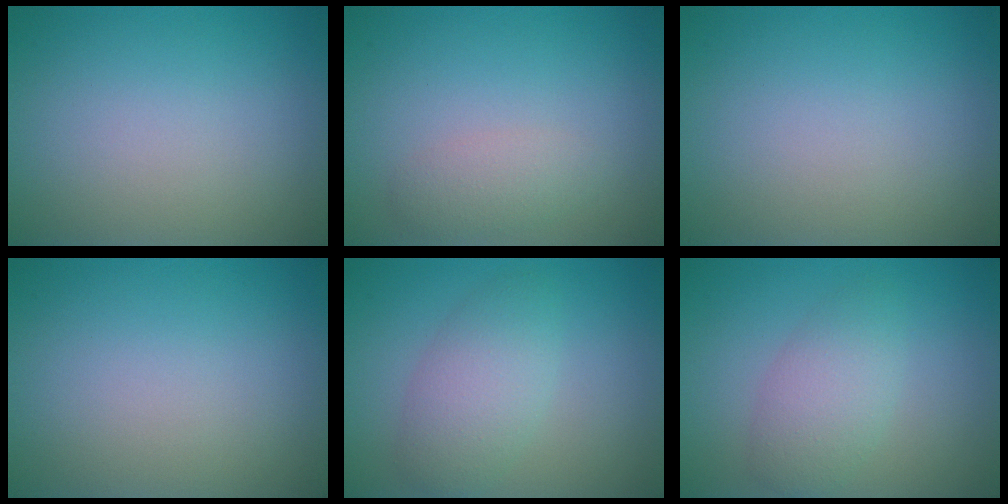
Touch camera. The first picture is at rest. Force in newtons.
{"total": 1.7, "press": 1.7, "slide": 0.1}
{"total": 0.0}
{"total": 0.0}
{"total": 3.7, "press": 3.7, "slide": 0.3}
{"total": 3.3, "press": 3.3, "slide": 0.0}